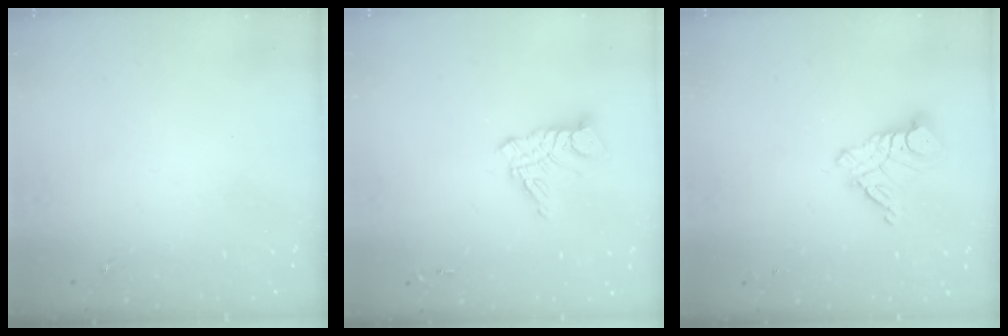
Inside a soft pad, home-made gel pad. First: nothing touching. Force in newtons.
{"total": 11.0, "press": 10.9, "slide": 1.0}
{"total": 9.7, "press": 9.7, "slide": 1.1}